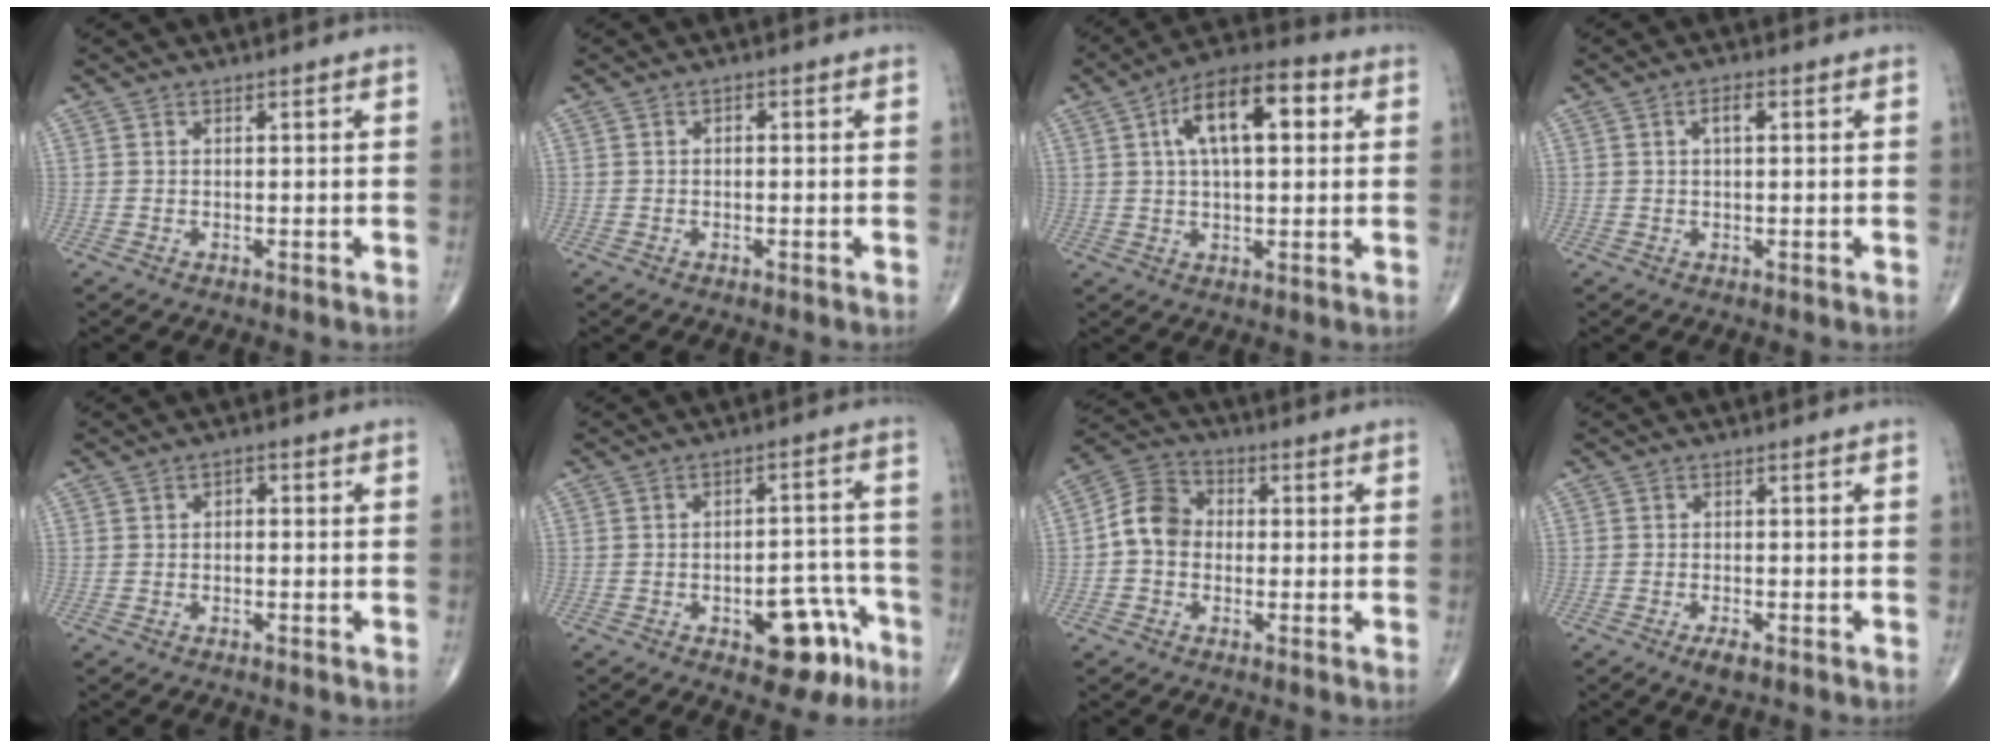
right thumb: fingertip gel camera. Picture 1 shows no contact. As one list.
[{"total": 0.9, "force": [0.1, 0.5, 0.7], "torque": [-0.006, 0.004, -0.003]}, {"total": 13.9, "force": [3.6, 6.3, 11.9], "torque": [-0.184, 0.021, 0.051]}, {"total": 2.6, "force": [0.7, 1.0, 2.2], "torque": [-0.038, 0.005, 0.010]}, {"total": 1.4, "force": [0.0, 0.9, 1.1], "torque": [-0.008, 0.008, -0.007]}, {"total": 11.2, "force": [-5.5, 5.4, 8.0], "torque": [-0.071, 0.046, -0.066]}, {"total": 7.5, "force": [-0.7, 6.1, 4.3], "torque": [-0.064, 0.029, -0.029]}, {"total": 2.4, "force": [-1.4, 0.8, 1.7], "torque": [-0.033, -0.001, -0.026]}]